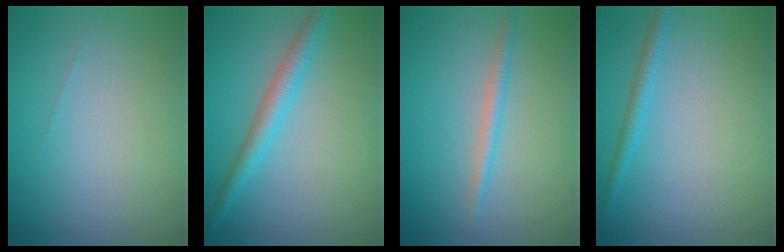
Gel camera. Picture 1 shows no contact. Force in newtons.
{"total": 2.9, "press": 2.9, "slide": 0.2}
{"total": 1.6, "press": 1.6, "slide": 0.0}
{"total": 1.5, "press": 1.5, "slide": 0.1}